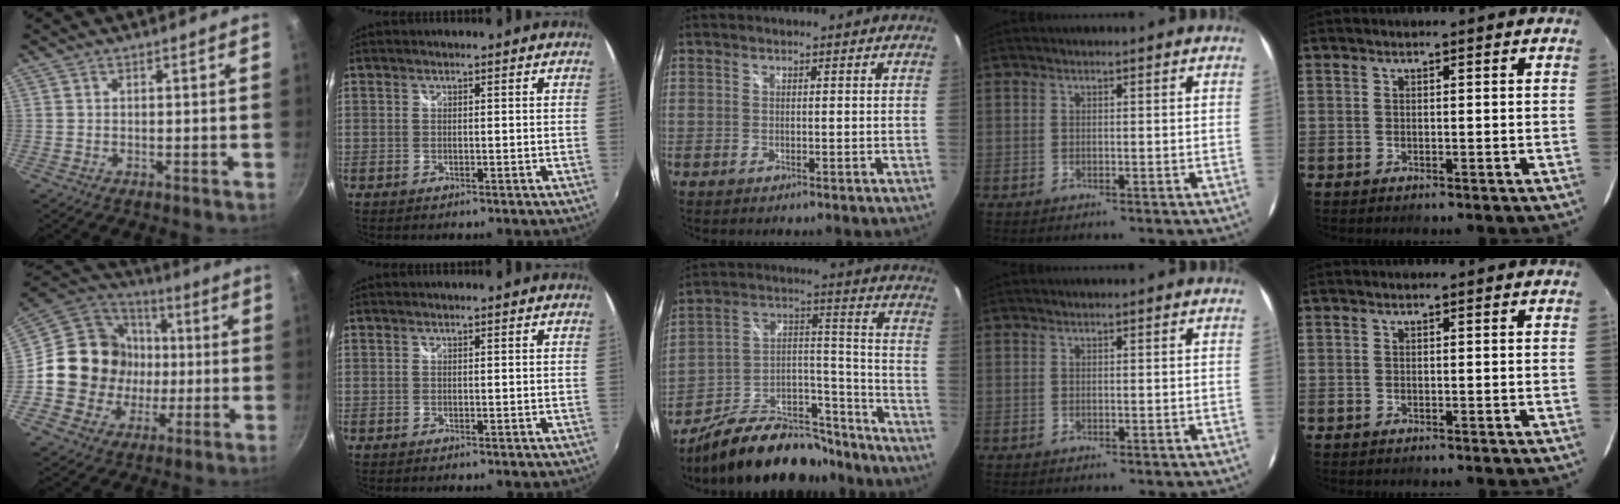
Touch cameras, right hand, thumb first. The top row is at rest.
{"thumb": {"total": 18.7, "force": [-0.3, 17.3, 7.0], "torque": [-0.093, 0.026, 0.000]}, "middle": {"total": 19.7, "force": [-15.4, 8.2, 9.1], "torque": [-0.153, 0.055, -0.225]}}